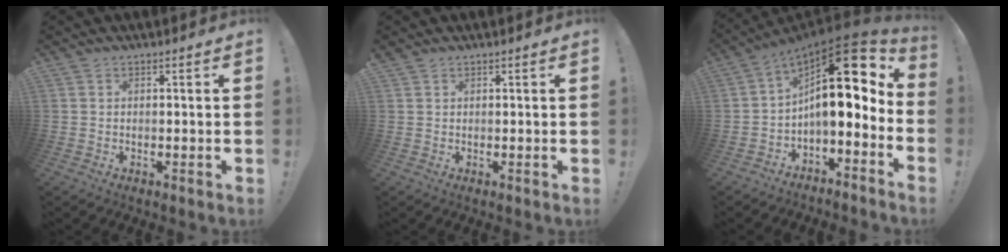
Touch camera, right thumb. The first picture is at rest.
{"total": 0.6, "force": [0.5, 0.3, 0.1], "torque": [0.003, -0.002, 0.008]}
{"total": 19.0, "force": [4.7, 7.9, 16.6], "torque": [-0.257, -0.033, 0.081]}